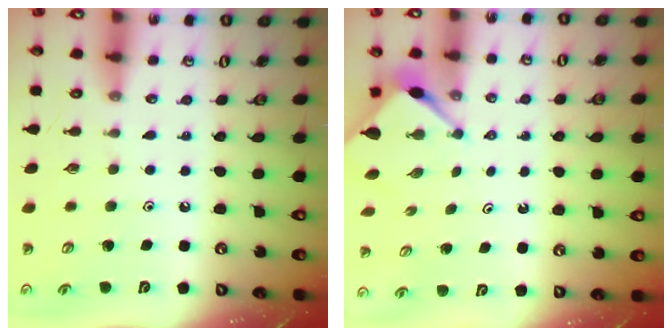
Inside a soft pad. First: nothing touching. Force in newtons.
{"total": 2.8, "press": 2.8, "slide": 0.3}